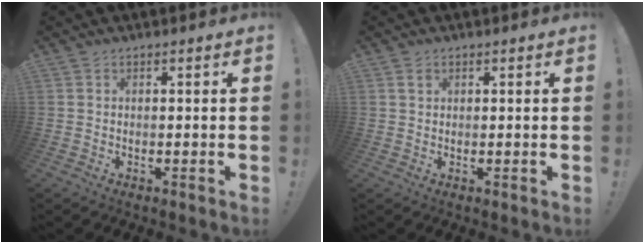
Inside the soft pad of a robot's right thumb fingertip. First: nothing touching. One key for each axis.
{"total": 1.3, "fx": 0.7, "fy": 0.9, "fz": 0.7, "tx": -0.001, "ty": -0.003, "tz": 0.010}